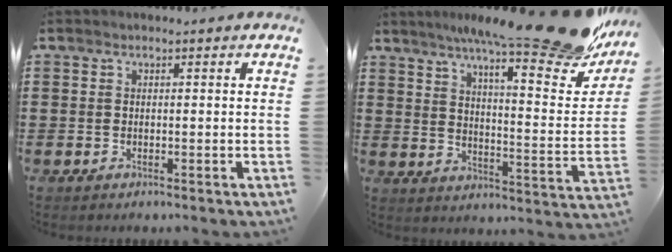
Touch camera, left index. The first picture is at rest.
{"total": 17.1, "force": [13.5, 1.2, 10.5], "torque": [-0.161, -0.084, 0.209]}